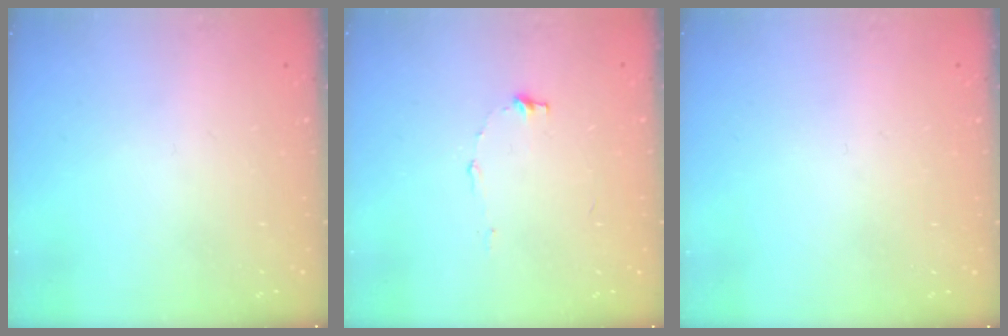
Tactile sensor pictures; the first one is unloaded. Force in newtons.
{"total": 5.6, "press": 5.6, "slide": 0.5}
{"total": 0.0}